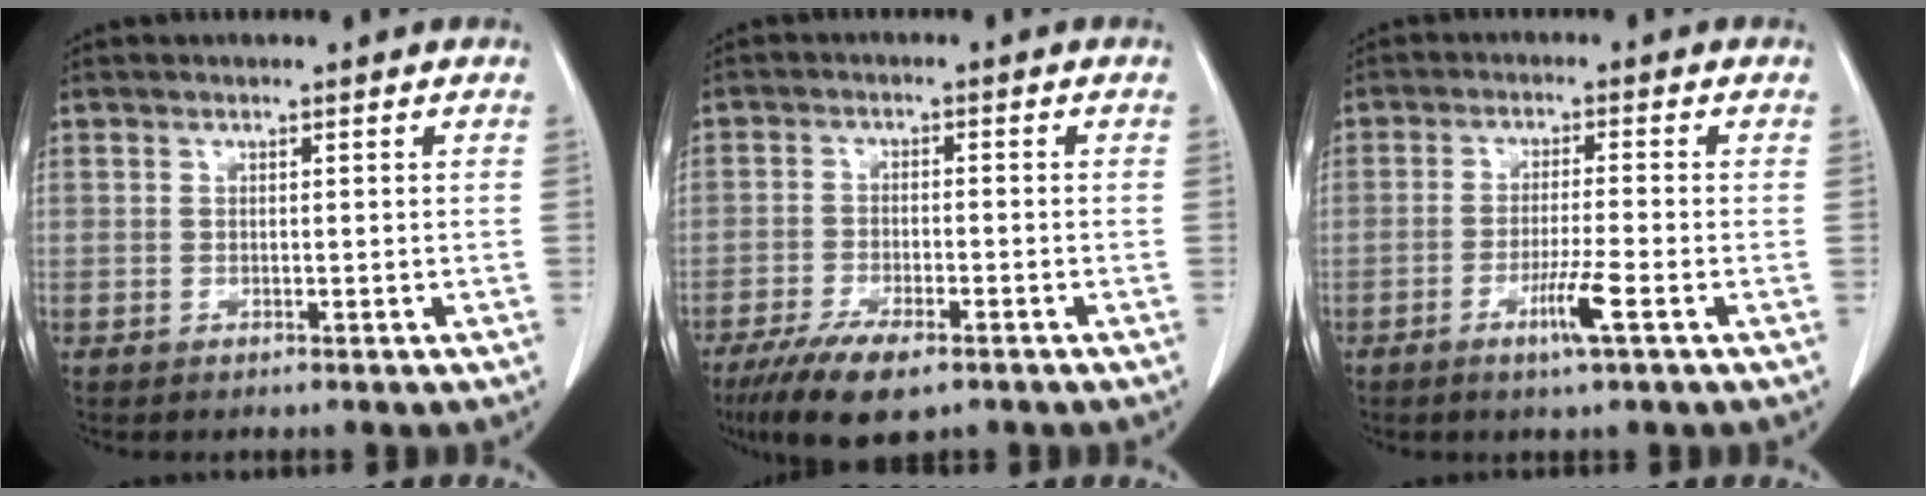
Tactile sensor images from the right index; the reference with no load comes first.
{"total": 8.7, "force": [-5.8, 2.5, 5.9], "torque": [-0.103, -0.014, -0.096]}
{"total": 5.1, "force": [-2.4, -0.4, 4.5], "torque": [-0.080, -0.009, -0.046]}